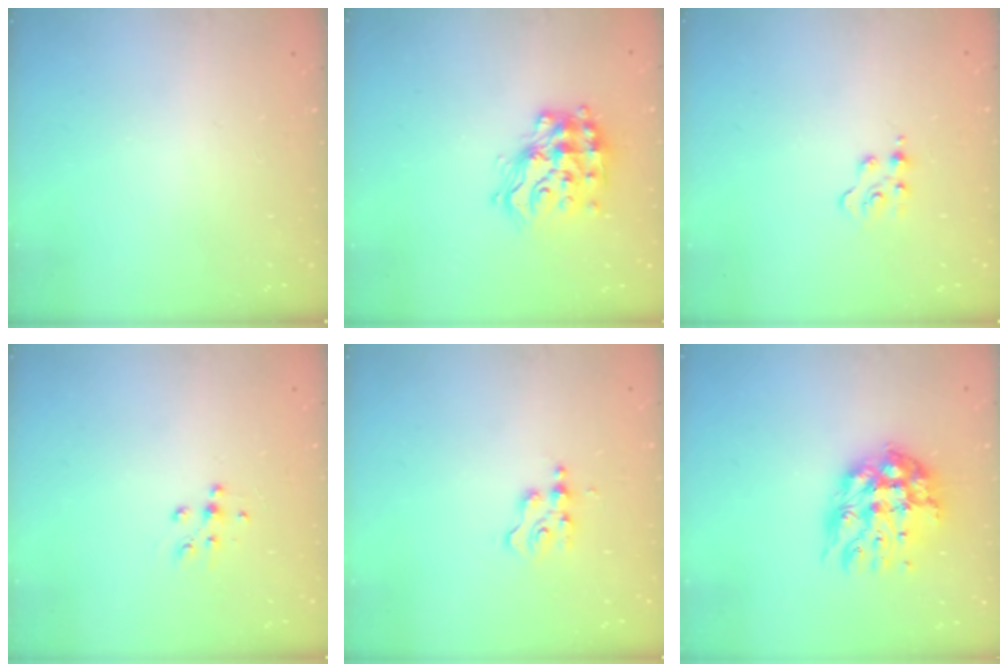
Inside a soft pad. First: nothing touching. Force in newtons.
{"total": 15.7, "press": 15.6, "slide": 0.7}
{"total": 2.1, "press": 2.1, "slide": 0.5}
{"total": 7.5, "press": 7.4, "slide": 1.0}
{"total": 2.6, "press": 2.6, "slide": 0.3}
{"total": 15.0, "press": 15.0, "slide": 1.3}